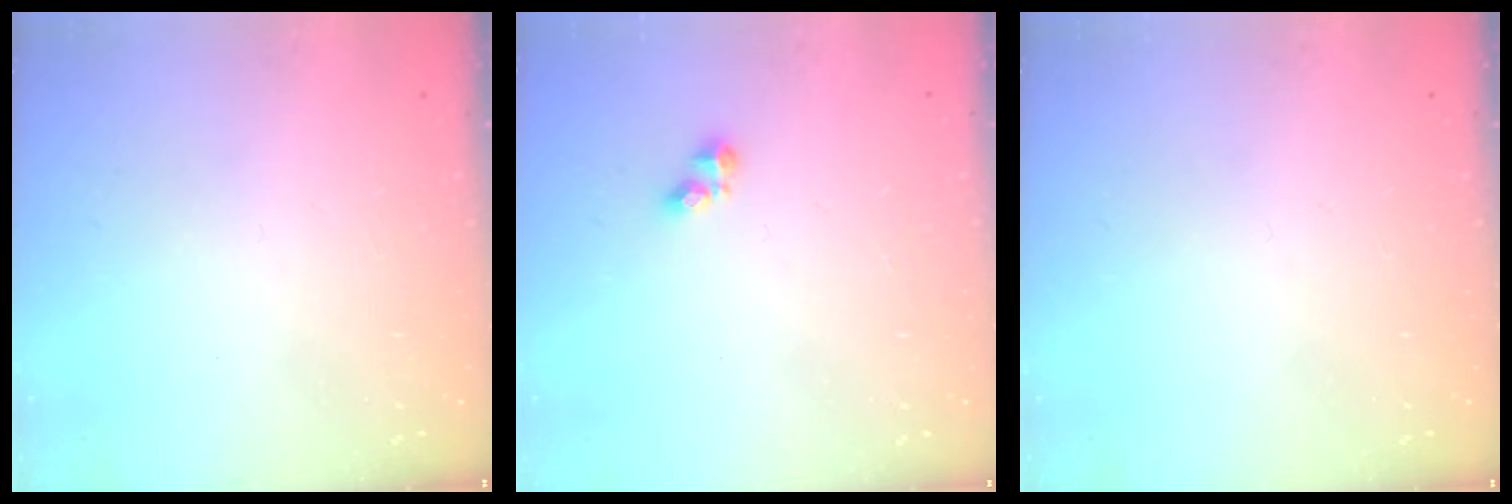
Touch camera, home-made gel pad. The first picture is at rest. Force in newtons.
{"total": 3.7, "press": 3.6, "slide": 0.6}
{"total": 0.0}